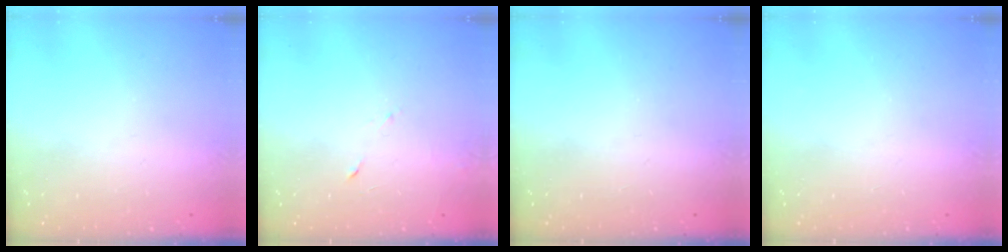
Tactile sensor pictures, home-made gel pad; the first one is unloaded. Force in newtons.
{"total": 3.8, "press": 3.7, "slide": 0.9}
{"total": 0.0}
{"total": 0.0}